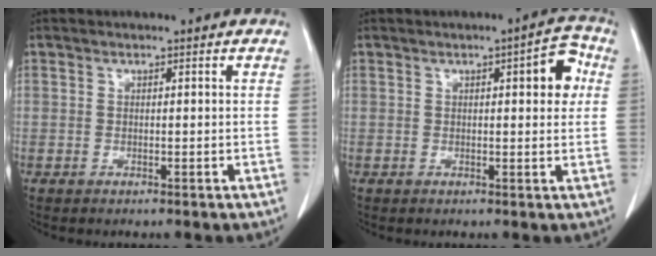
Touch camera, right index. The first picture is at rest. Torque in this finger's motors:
{"motor_torque": [0.38, 0.01, 0.10, 0.02]}